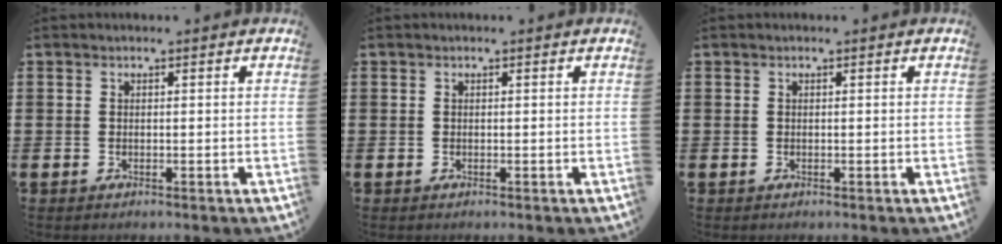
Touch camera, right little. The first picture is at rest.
{"total": 0.0}
{"total": 0.0}